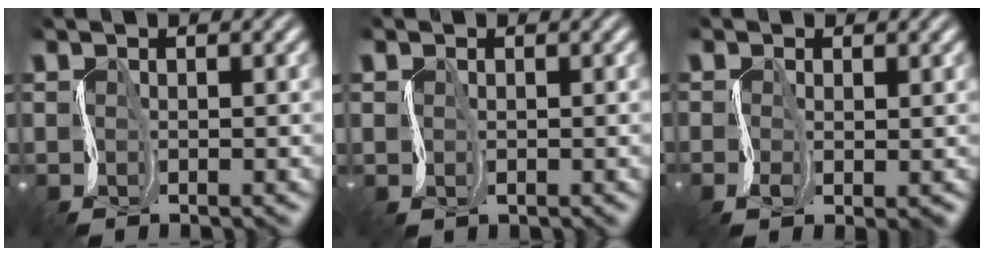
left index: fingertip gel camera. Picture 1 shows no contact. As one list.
[{"total": 1.0, "force": [0.2, 0.3, -0.9], "torque": [0.007, 0.001, 0.003]}, {"total": 1.0, "force": [-0.3, 0.4, 0.8], "torque": [-0.025, 0.002, -0.013]}]